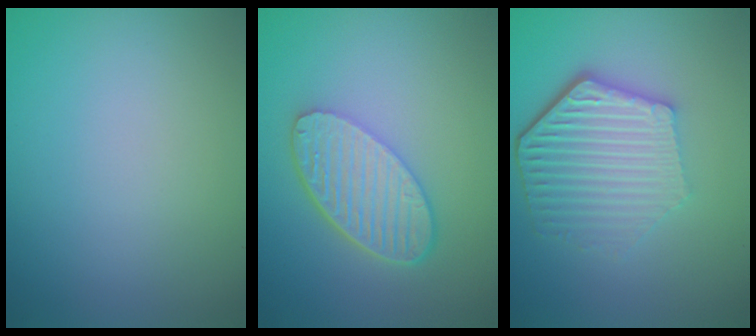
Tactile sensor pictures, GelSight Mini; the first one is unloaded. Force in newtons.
{"total": 5.6, "press": 4.2, "slide": 3.7}
{"total": 6.1, "press": 4.5, "slide": 4.1}